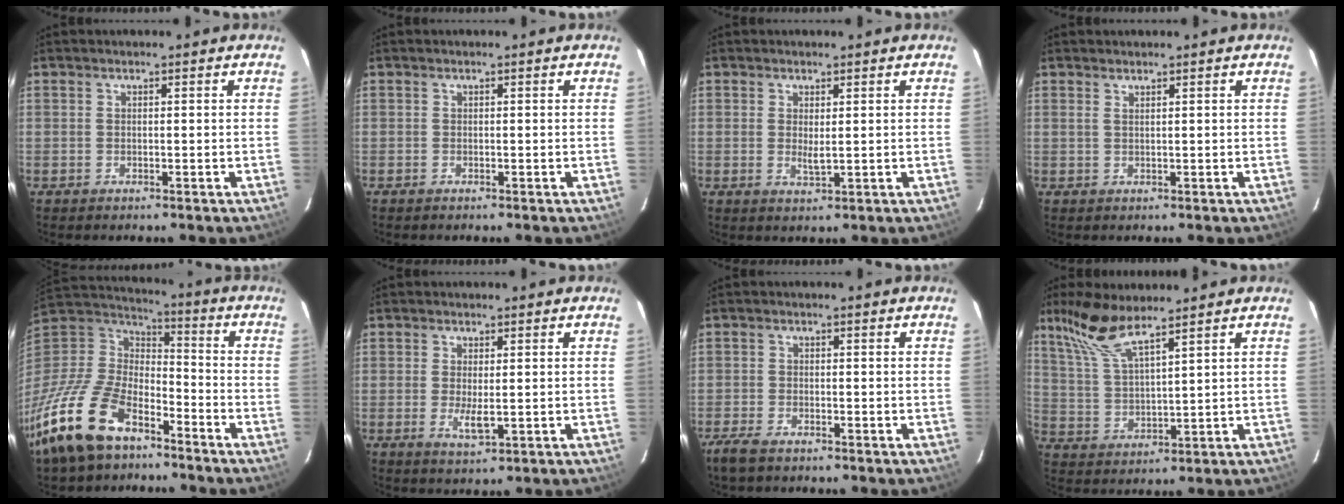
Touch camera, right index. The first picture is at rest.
{"total": 0.0}
{"total": 2.4, "force": [0.3, 0.8, 2.2], "torque": [-0.040, -0.005, 0.006]}
{"total": 0.8, "force": [0.8, -0.1, 0.3], "torque": [-0.008, -0.004, 0.011]}
{"total": 23.3, "force": [-15.2, 11.8, 13.1], "torque": [-0.303, -0.022, -0.275]}
{"total": 3.8, "force": [-0.4, 1.3, 3.5], "torque": [-0.068, -0.010, -0.004]}
{"total": 4.4, "force": [-3.4, 1.5, 2.3], "torque": [-0.066, -0.011, -0.071]}
{"total": 9.5, "force": [7.2, 1.6, 5.9], "torque": [-0.128, 0.011, 0.156]}